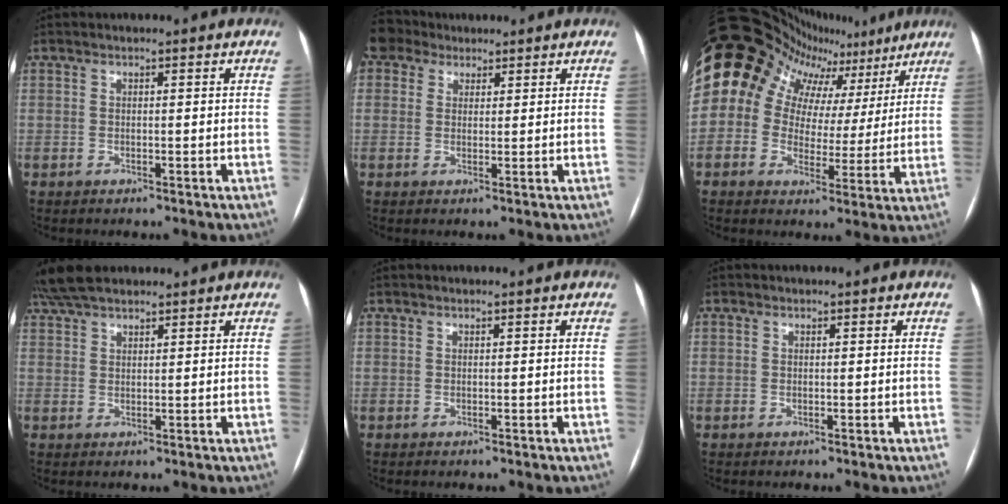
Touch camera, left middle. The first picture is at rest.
{"total": 3.2, "force": [2.7, 1.6, -0.5], "torque": [0.002, 0.018, 0.052]}
{"total": 18.9, "force": [10.9, 13.4, 7.7], "torque": [-0.143, 0.076, 0.146]}
{"total": 5.9, "force": [5.0, 1.6, 2.6], "torque": [-0.054, 0.030, 0.098]}
{"total": 0.0}
{"total": 1.3, "force": [-0.6, -0.9, -0.8], "torque": [0.014, -0.008, -0.010]}